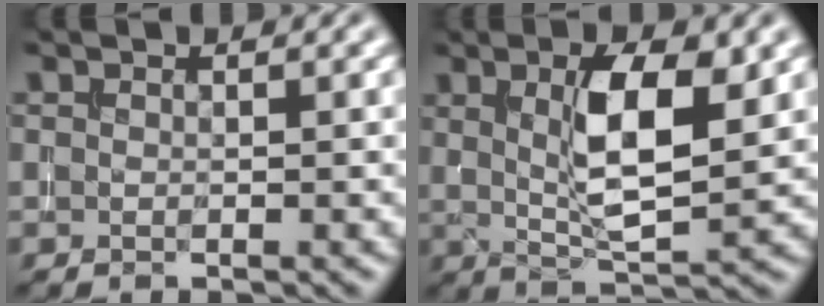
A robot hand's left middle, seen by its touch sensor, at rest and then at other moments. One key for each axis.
{"total": 6.9, "fx": 1.7, "fy": 2.1, "fz": 6.3, "tx": -0.106, "ty": 0.002, "tz": 0.029}